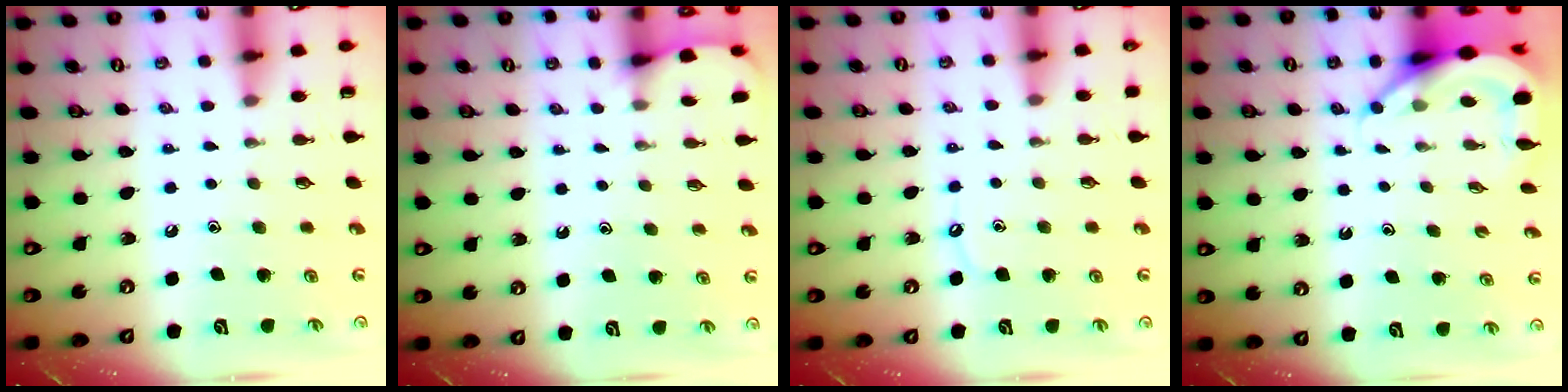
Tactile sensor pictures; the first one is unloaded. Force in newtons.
{"total": 2.8, "press": 2.8, "slide": 0.1}
{"total": 4.9, "press": 4.8, "slide": 0.6}
{"total": 7.1, "press": 7.1, "slide": 0.7}